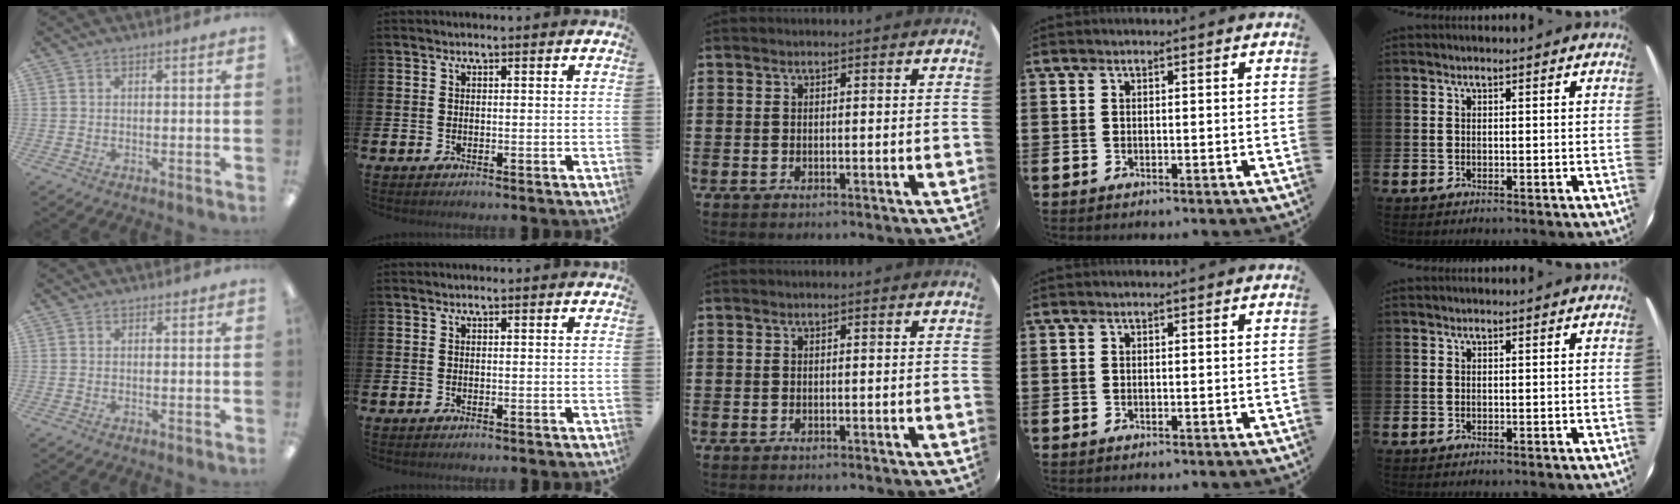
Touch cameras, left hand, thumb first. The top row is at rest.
{}